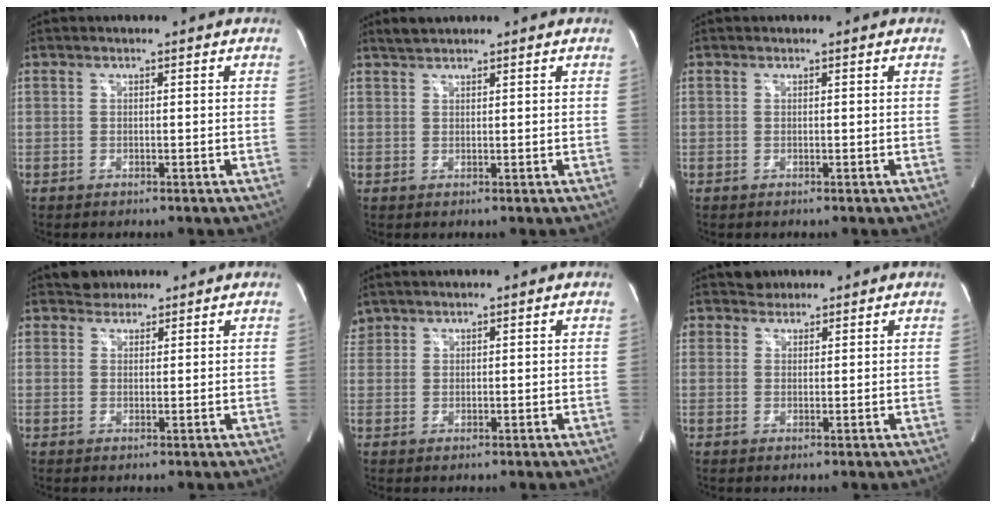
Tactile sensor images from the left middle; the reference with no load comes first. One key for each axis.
{"total": 1.8, "fx": 1.7, "fy": 0.3, "fz": 0.5, "tx": -0.017, "ty": 0.010, "tz": 0.035}
{"total": 0.0}
{"total": 2.3, "fx": 1.9, "fy": 1.3, "fz": -0.3, "tx": 0.005, "ty": 0.009, "tz": 0.028}
{"total": 2.2, "fx": 1.8, "fy": 1.2, "fz": -0.1, "tx": 0.003, "ty": 0.012, "tz": 0.035}
{"total": 2.1, "fx": 1.6, "fy": 1.2, "fz": -0.4, "tx": 0.007, "ty": 0.008, "tz": 0.023}